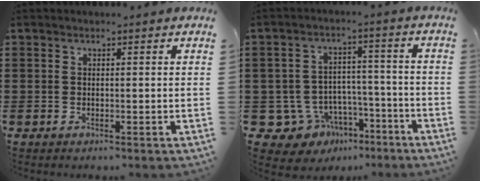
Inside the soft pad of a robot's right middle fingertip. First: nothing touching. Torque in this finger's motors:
{"motor_torque": [0.28, 0.21, 0.01, -0.02]}